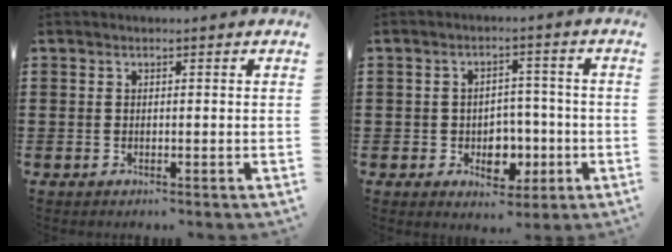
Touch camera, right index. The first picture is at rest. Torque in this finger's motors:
{"motor_torque": [0.19, -0.02, 0.18, 0.09]}